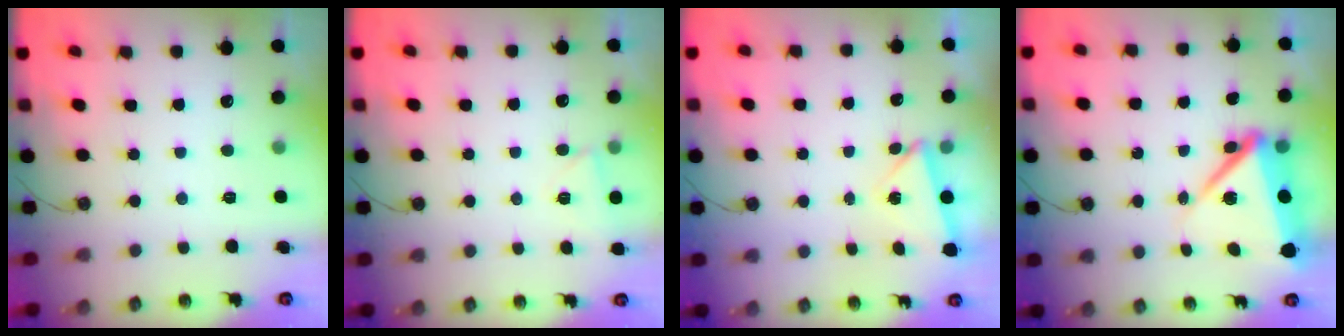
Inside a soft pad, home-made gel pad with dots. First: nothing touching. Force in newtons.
{"total": 3.1, "press": 2.9, "slide": 1.1}
{"total": 2.9, "press": 2.7, "slide": 1.2}
{"total": 12.0, "press": 11.9, "slide": 1.6}